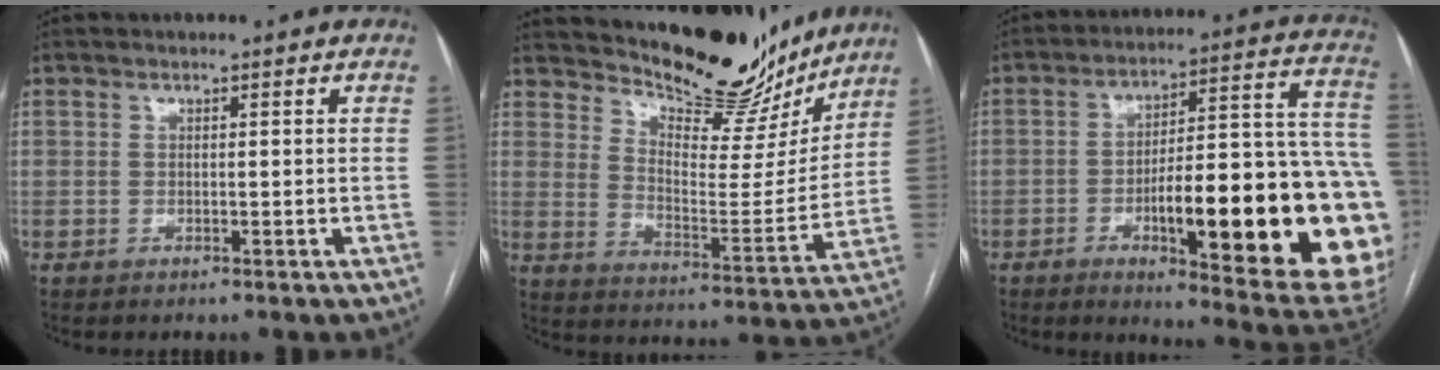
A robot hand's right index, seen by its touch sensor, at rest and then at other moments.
{"total": 16.3, "force": [15.1, 4.3, 4.2], "torque": [-0.058, -0.039, 0.212]}
{"total": 30.1, "force": [-6.9, 5.2, 28.9], "torque": [-0.306, 0.008, -0.091]}